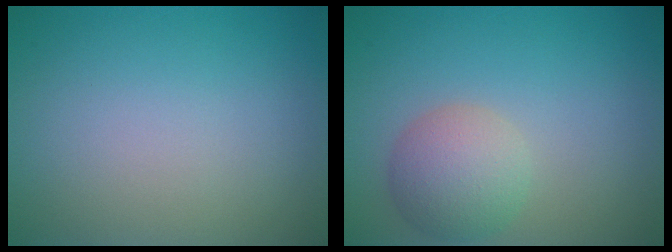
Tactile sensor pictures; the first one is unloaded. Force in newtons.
{"total": 3.9, "press": 3.9, "slide": 0.2}